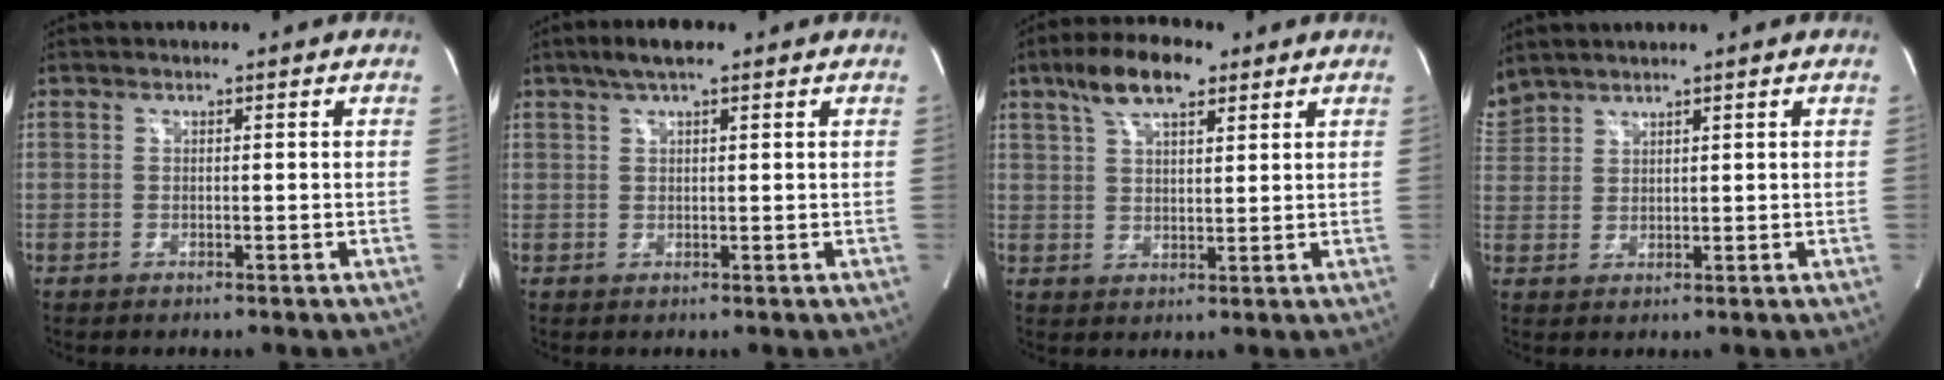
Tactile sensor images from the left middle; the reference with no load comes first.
{"total": 4.3, "force": [2.9, 0.8, 3.1], "torque": [-0.063, 0.017, 0.049]}
{"total": 8.6, "force": [5.4, 3.2, 5.9], "torque": [-0.112, 0.019, 0.096]}
{"total": 4.2, "force": [4.1, 0.8, 0.7], "torque": [-0.029, 0.024, 0.090]}